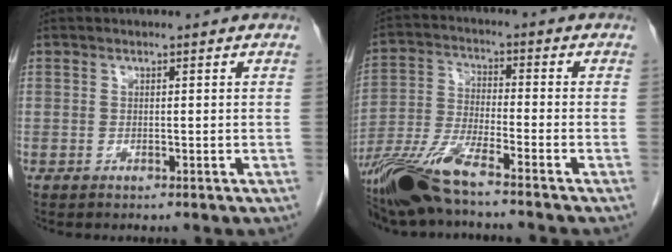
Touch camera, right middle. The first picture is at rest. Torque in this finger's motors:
{"motor_torque": [0.78, -0.72, 0.19, 0.08]}